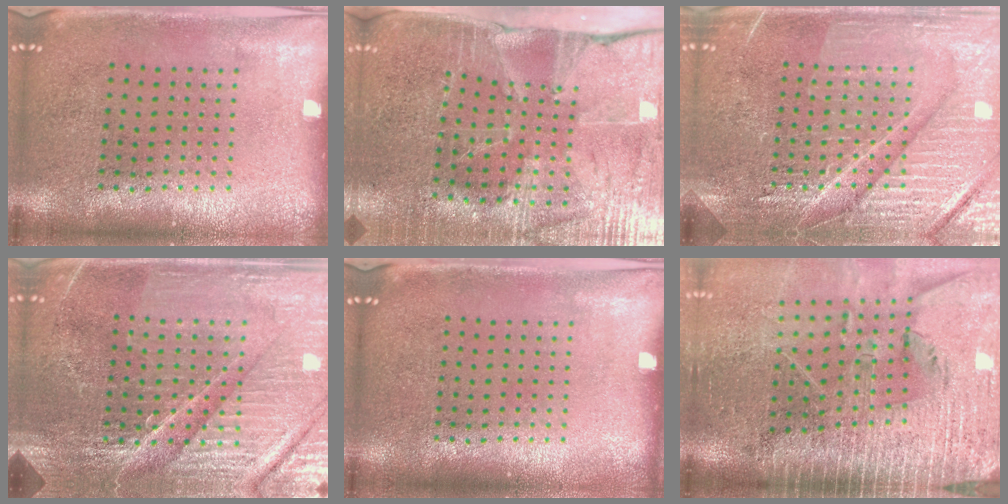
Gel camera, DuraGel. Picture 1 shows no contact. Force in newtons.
{"total": 3.8, "press": 3.6, "slide": 1.2}
{"total": 7.0, "press": 7.0, "slide": 0.9}
{"total": 5.2, "press": 4.9, "slide": 1.9}
{"total": 0.0}
{"total": 3.9, "press": 3.4, "slide": 2.0}